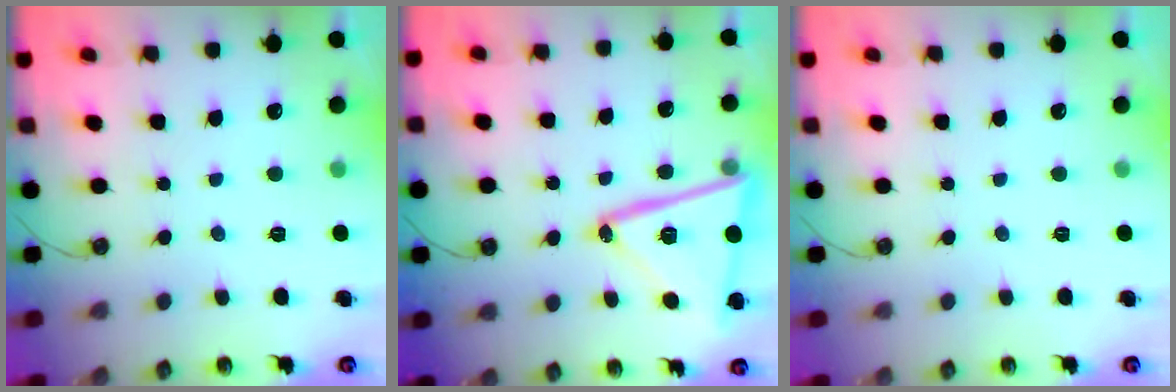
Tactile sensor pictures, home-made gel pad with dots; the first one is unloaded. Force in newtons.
{"total": 19.7, "press": 19.7, "slide": 1.4}
{"total": 0.0}